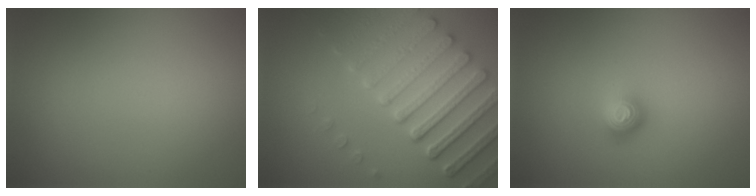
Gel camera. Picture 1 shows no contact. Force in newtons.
{"total": 6.1, "press": 5.4, "slide": 2.8}
{"total": 1.9, "press": 1.4, "slide": 1.3}